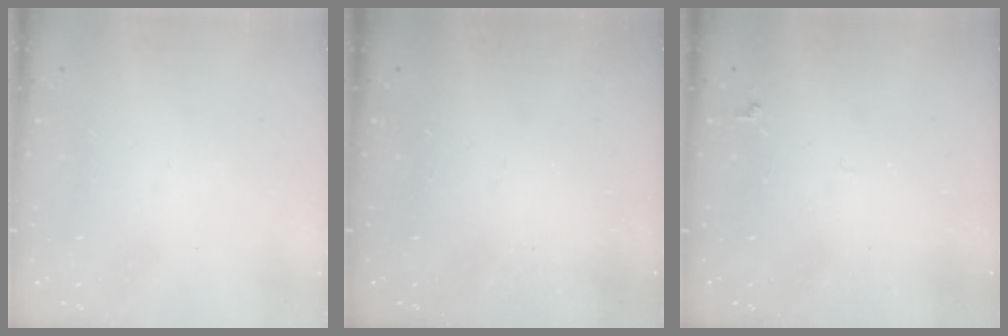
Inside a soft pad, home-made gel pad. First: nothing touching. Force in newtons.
{"total": 0.6, "press": 0.5, "slide": 0.2}
{"total": 4.9, "press": 4.8, "slide": 0.4}